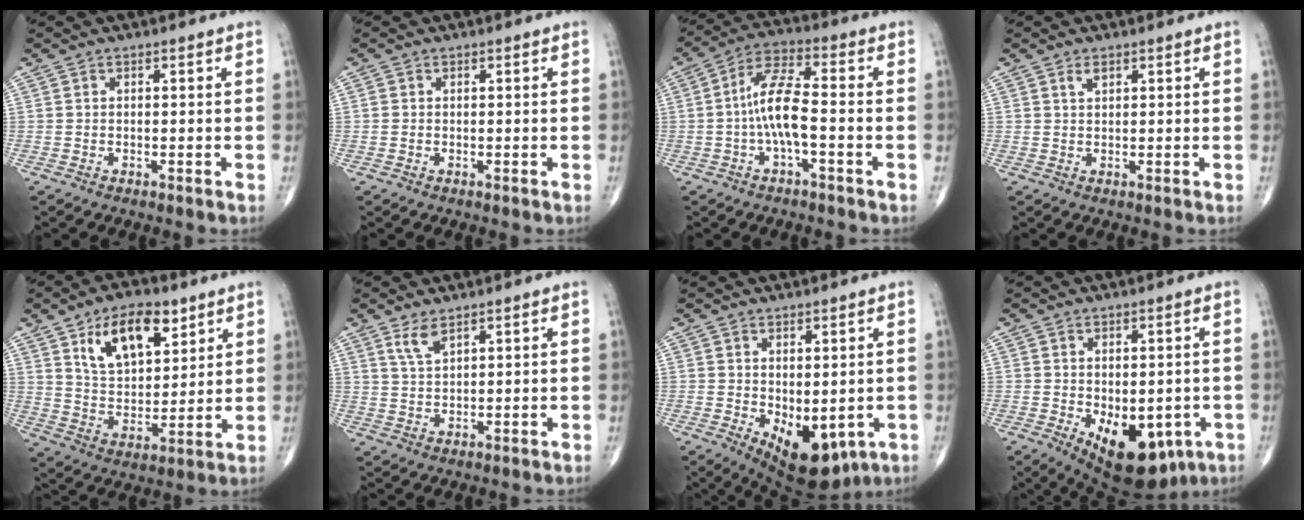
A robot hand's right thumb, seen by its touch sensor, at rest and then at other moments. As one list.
[{"total": 0.5, "force": [0.0, 0.5, 0.2], "torque": [-0.004, 0.001, -0.002]}, {"total": 9.1, "force": [-1.7, 2.7, 8.6], "torque": [-0.175, 0.031, -0.036]}, {"total": 1.5, "force": [0.9, 0.7, 0.9], "torque": [-0.013, -0.001, 0.018]}, {"total": 14.6, "force": [7.6, 7.7, 9.9], "torque": [-0.129, -0.037, 0.139]}, {"total": 3.5, "force": [2.4, 1.2, 2.3], "torque": [-0.044, -0.014, 0.054]}, {"total": 10.7, "force": [-2.4, 5.5, 8.8], "torque": [-0.103, -0.011, -0.014]}, {"total": 14.5, "force": [-4.9, 8.1, 11.0], "torque": [-0.142, -0.010, -0.050]}]